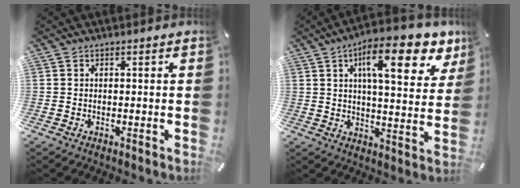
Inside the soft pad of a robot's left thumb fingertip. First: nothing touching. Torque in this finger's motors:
{"motor_torque": [2.20, 2.13, 1.78, -0.99, 0.55]}